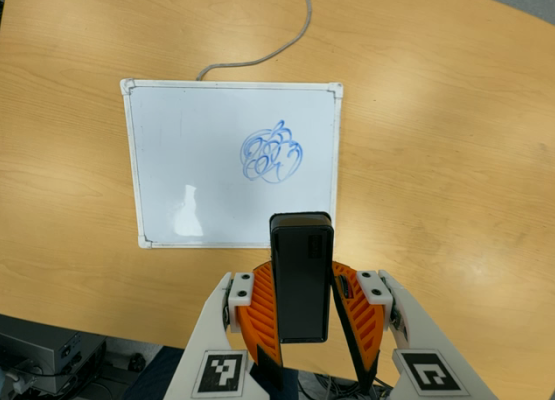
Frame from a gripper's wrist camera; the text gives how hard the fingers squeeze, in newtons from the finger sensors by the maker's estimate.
{"total": 5.2, "left": 4.8, "right": 5.7}